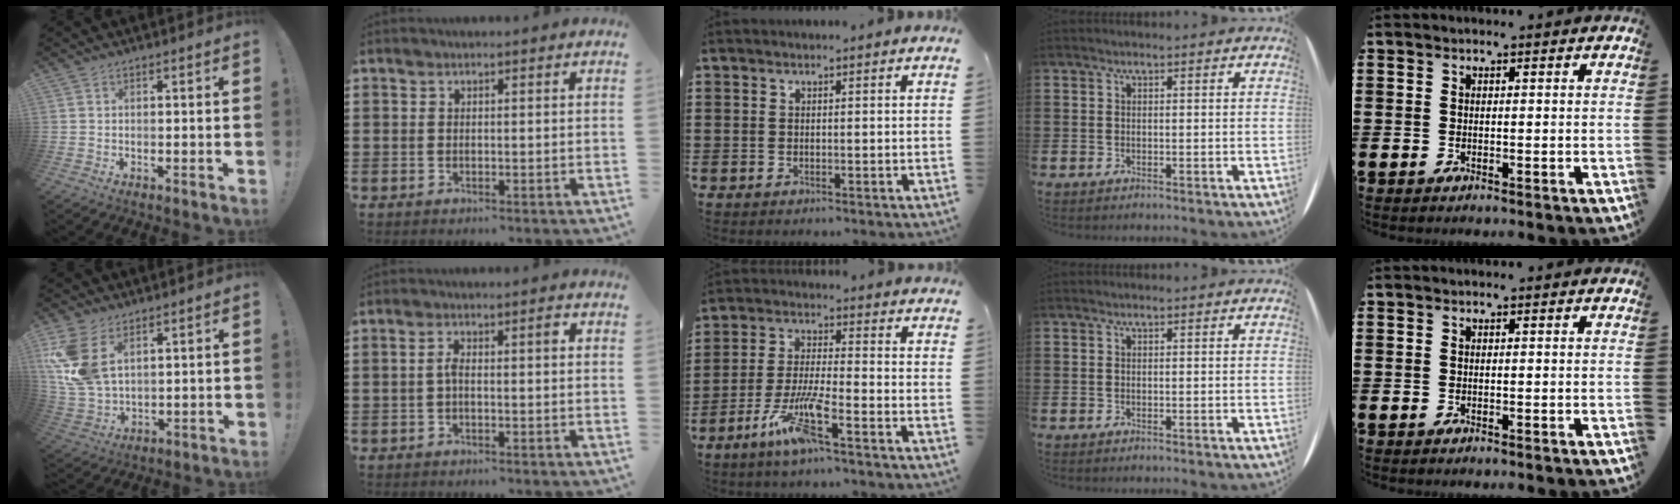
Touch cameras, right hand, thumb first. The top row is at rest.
{"thumb": {"total": 12.6, "force": [5.4, 7.5, 8.6], "torque": [-0.178, -0.027, 0.107]}, "index": {"total": 2.8, "force": [-0.3, 0.7, 2.7], "torque": [-0.058, 0.001, -0.011]}, "middle": {"total": 8.2, "force": [-5.1, 1.0, 6.4], "torque": [-0.141, -0.009, -0.098]}}